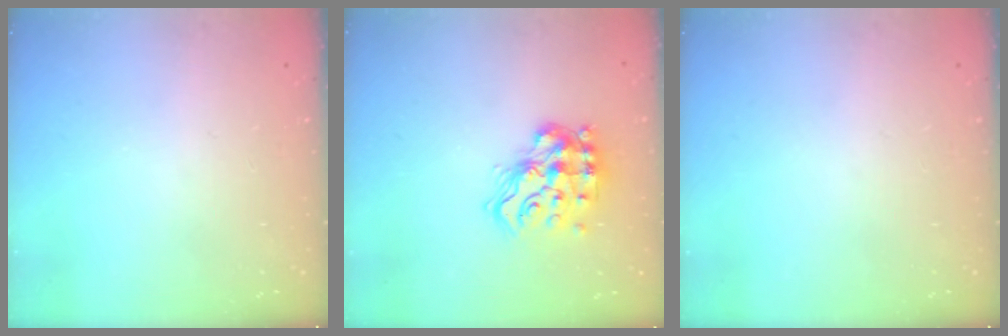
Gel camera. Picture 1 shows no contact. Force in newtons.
{"total": 15.4, "press": 15.3, "slide": 1.7}
{"total": 0.0}